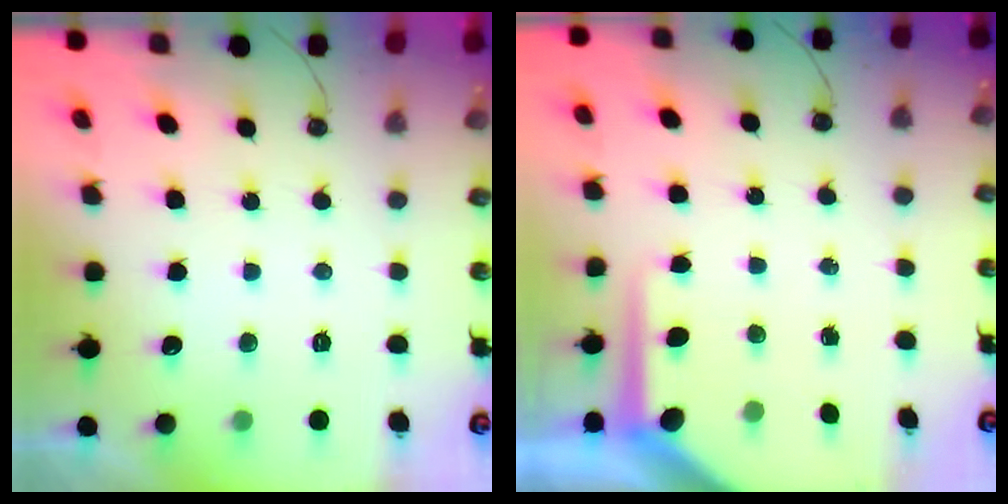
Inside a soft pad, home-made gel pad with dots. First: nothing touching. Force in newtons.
{"total": 7.8, "press": 7.7, "slide": 0.8}